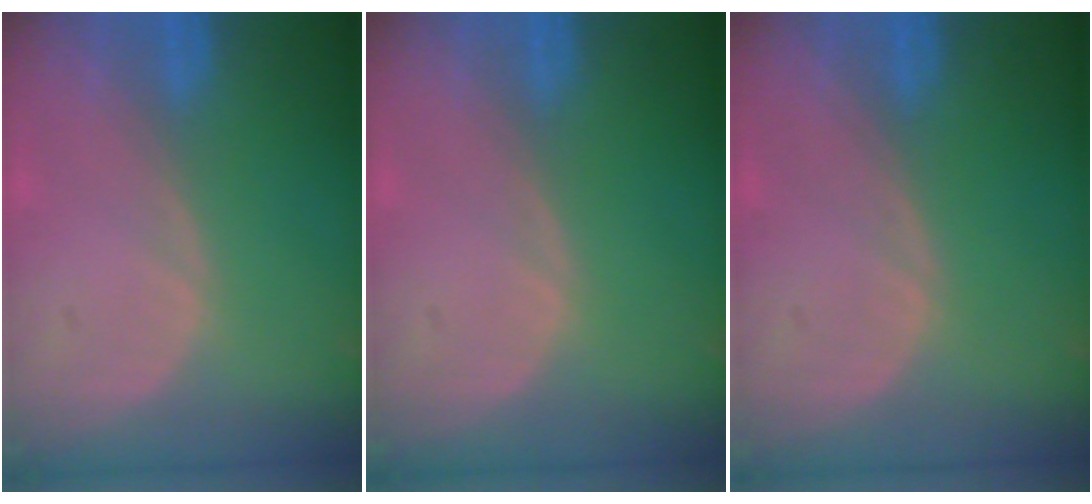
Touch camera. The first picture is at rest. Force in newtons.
{"total": 0.0}
{"total": 0.0}